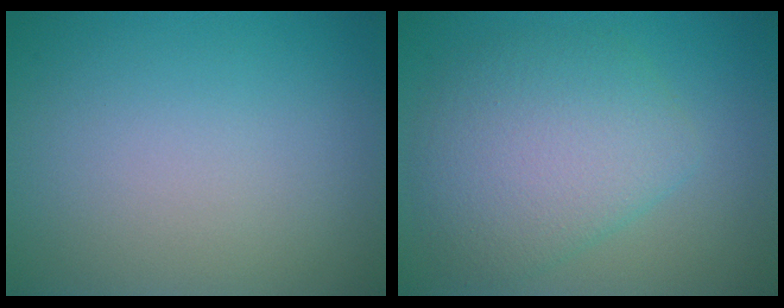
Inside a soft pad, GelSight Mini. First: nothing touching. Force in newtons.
{"total": 5.7, "press": 5.7, "slide": 0.2}